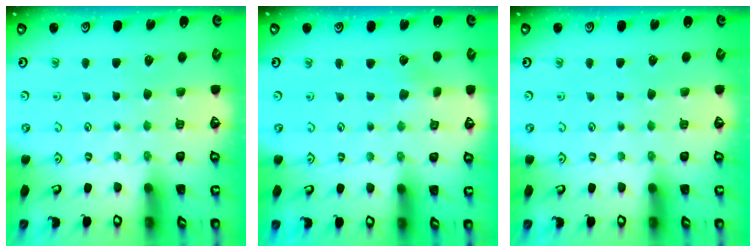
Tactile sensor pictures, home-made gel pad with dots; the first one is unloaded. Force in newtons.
{"total": 1.6, "press": 1.6, "slide": 0.2}
{"total": 0.0}